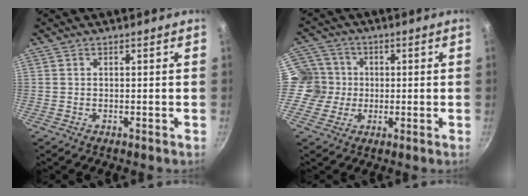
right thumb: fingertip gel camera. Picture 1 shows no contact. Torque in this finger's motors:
{"motor_torque": [0.47, 0.75, 0.51, 0.04, -0.02]}